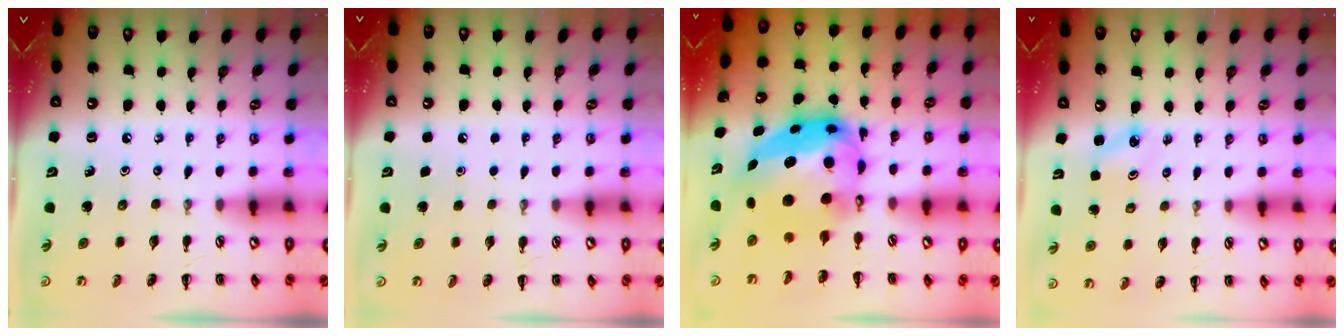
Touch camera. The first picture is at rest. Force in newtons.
{"total": 1.8, "press": 1.8, "slide": 0.1}
{"total": 12.1, "press": 11.8, "slide": 3.0}
{"total": 1.9, "press": 1.8, "slide": 0.5}